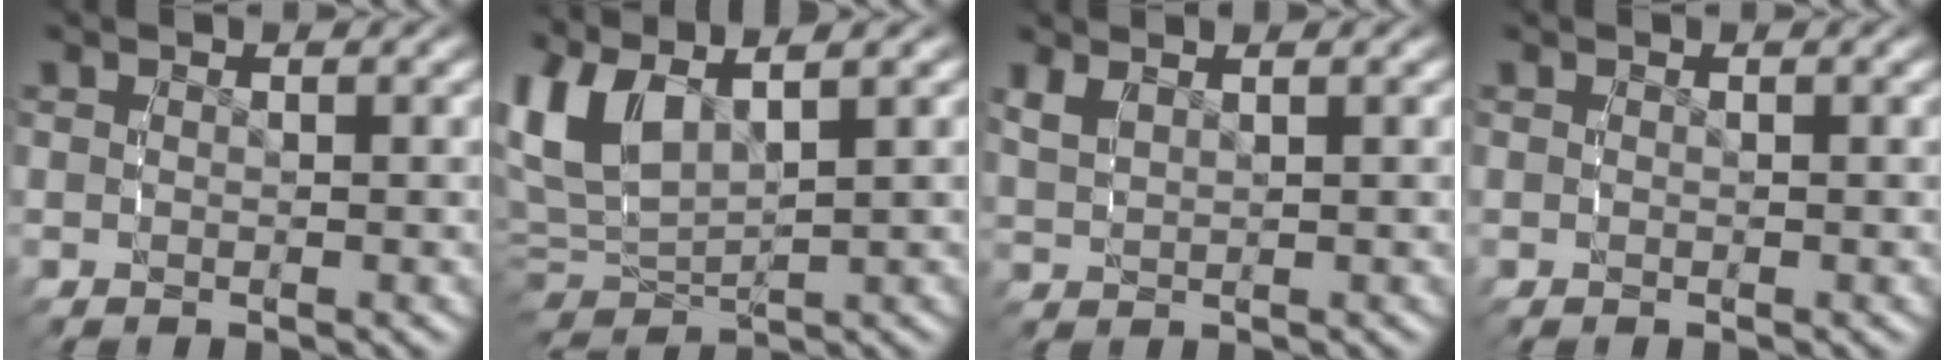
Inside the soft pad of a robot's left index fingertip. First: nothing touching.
{"total": 7.9, "force": [2.0, 5.8, 5.0], "torque": [-0.145, -0.009, 0.039]}
{"total": 1.5, "force": [1.0, 0.8, 0.7], "torque": [-0.021, 0.005, 0.026]}
{"total": 0.0}